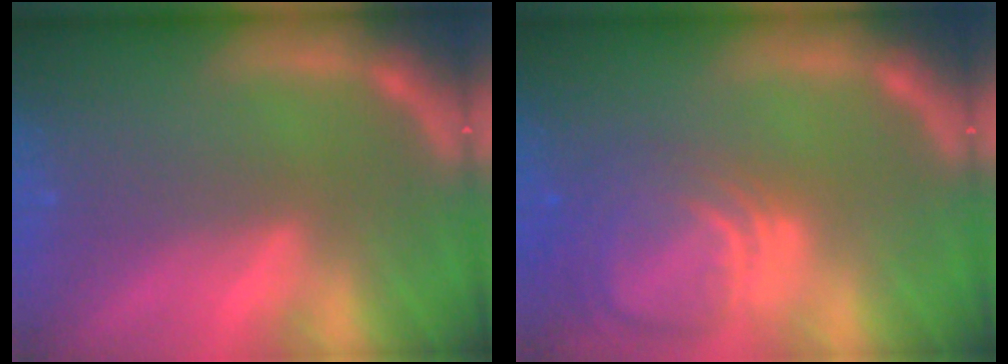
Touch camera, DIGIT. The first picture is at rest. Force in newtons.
{"total": 7.5}